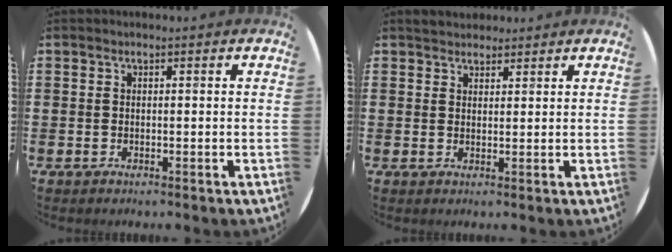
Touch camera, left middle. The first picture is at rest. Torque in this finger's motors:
{"motor_torque": [0.30, -0.26, 0.05, 0.03]}